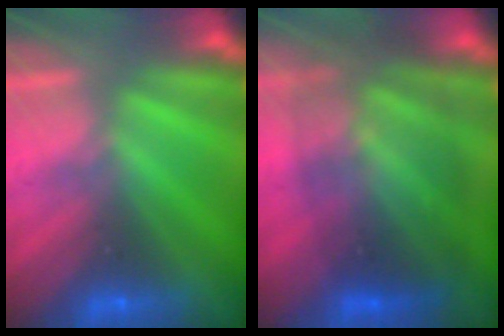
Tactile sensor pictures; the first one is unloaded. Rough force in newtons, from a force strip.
{"total": 7.8}